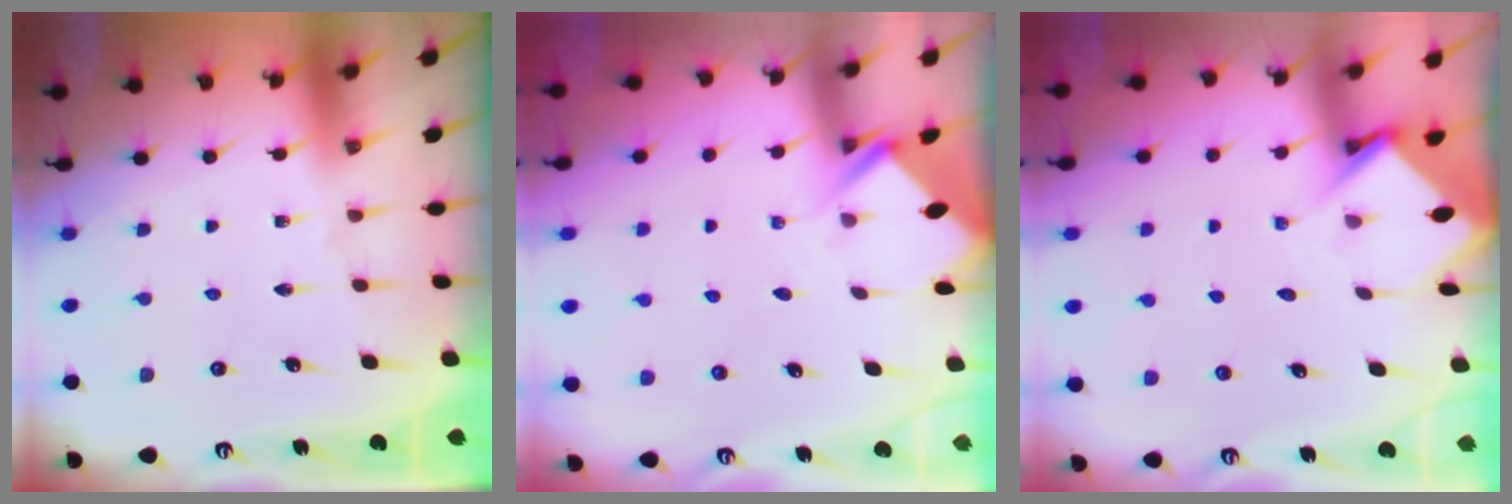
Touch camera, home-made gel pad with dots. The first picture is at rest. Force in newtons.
{"total": 2.7, "press": 2.7, "slide": 0.2}
{"total": 3.6, "press": 3.5, "slide": 0.3}